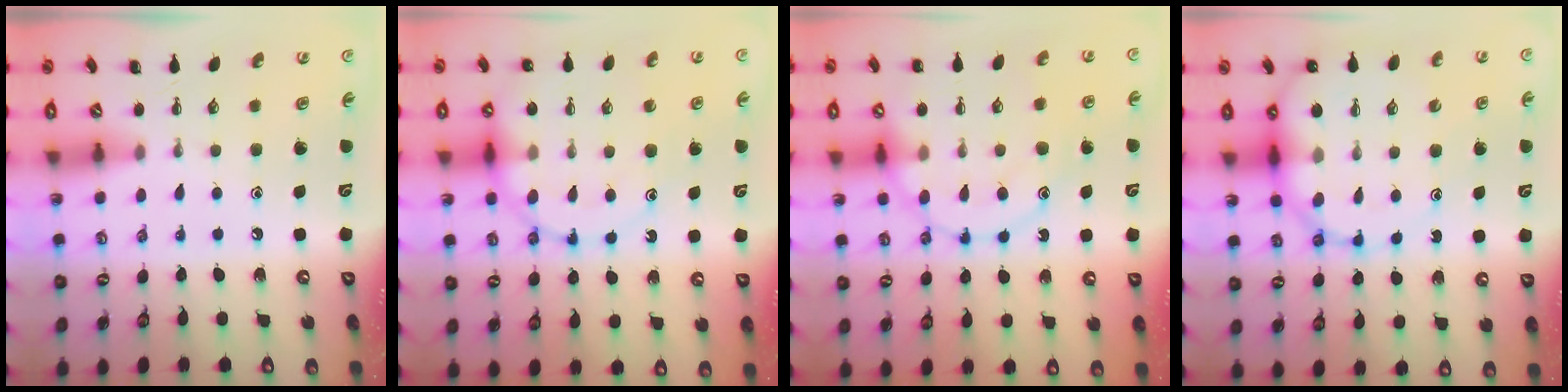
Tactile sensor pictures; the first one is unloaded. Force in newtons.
{"total": 15.3, "press": 14.9, "slide": 3.7}
{"total": 14.5, "press": 14.4, "slide": 1.1}
{"total": 15.4, "press": 14.7, "slide": 4.6}